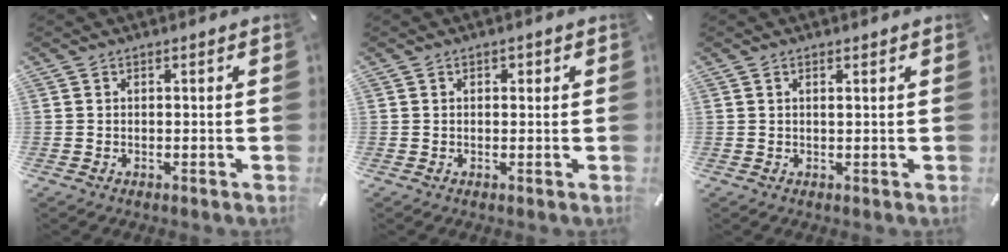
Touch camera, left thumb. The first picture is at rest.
{"total": 1.1, "force": [0.2, 0.9, 0.6], "torque": [-0.013, 0.008, 0.002]}
{"total": 0.7, "force": [0.4, 0.1, 0.5], "torque": [-0.010, 0.000, 0.007]}